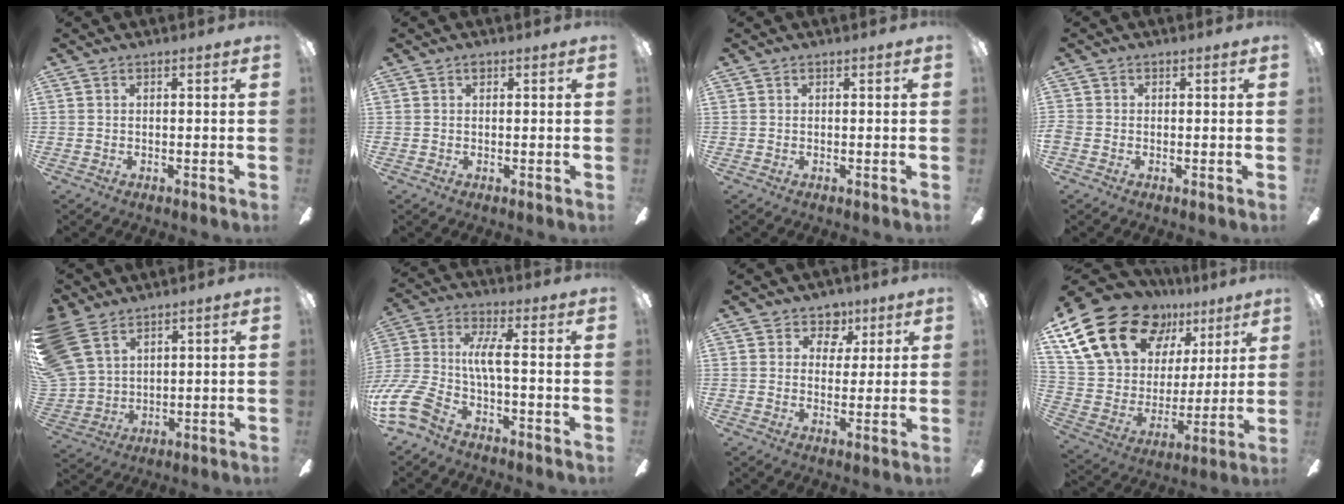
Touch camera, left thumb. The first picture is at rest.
{"total": 0.8, "force": [0.5, 0.5, 0.4], "torque": [-0.009, 0.000, 0.011]}
{"total": 0.0}
{"total": 1.1, "force": [-0.4, 1.0, 0.4], "torque": [-0.007, 0.002, -0.007]}
{"total": 12.9, "force": [7.9, 8.0, 6.2], "torque": [-0.162, -0.019, 0.160]}
{"total": 12.2, "force": [-3.9, 4.9, 10.5], "torque": [-0.245, 0.000, -0.076]}
{"total": 6.0, "force": [3.2, 4.8, 1.5], "torque": [-0.017, -0.012, 0.056]}
{"total": 23.7, "force": [15.0, 13.9, 11.9], "torque": [-0.251, -0.089, 0.288]}